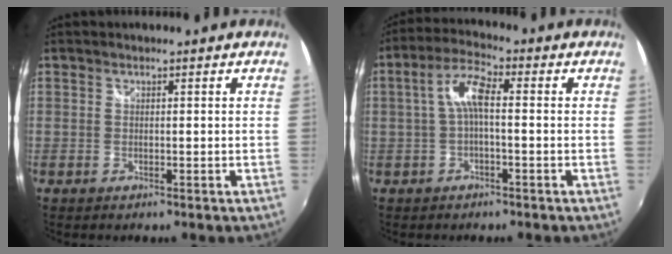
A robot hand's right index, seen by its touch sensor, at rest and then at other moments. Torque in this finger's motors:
{"motor_torque": [0.82, -0.10, 0.45, 0.13]}